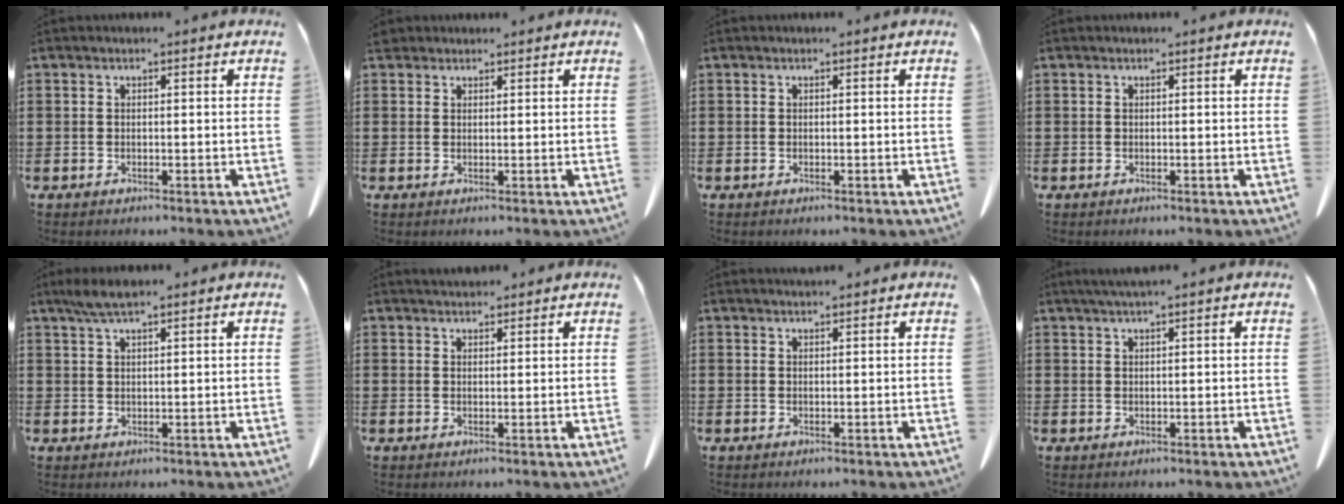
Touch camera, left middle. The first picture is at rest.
{"total": 1.6, "force": [1.4, 0.7, 0.4], "torque": [-0.014, 0.004, 0.029]}
{"total": 0.0}
{"total": 0.0}
{"total": 3.1, "force": [2.2, 0.4, 2.2], "torque": [-0.048, 0.000, 0.041]}
{"total": 1.7, "force": [1.6, 0.5, 0.2], "torque": [0.000, -0.002, 0.031]}
{"total": 1.0, "force": [0.9, 0.0, 0.2], "torque": [-0.006, -0.003, 0.019]}
{"total": 1.5, "force": [1.2, -0.2, 1.0], "torque": [-0.020, -0.002, 0.023]}